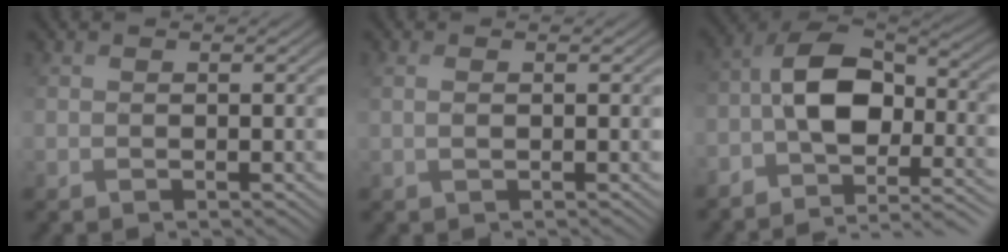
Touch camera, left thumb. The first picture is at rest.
{"total": 1.1, "force": [0.2, 0.3, 1.1], "torque": [-0.025, 0.003, 0.002]}
{"total": 11.7, "force": [-4.5, 5.9, 9.0], "torque": [-0.182, -0.005, -0.093]}